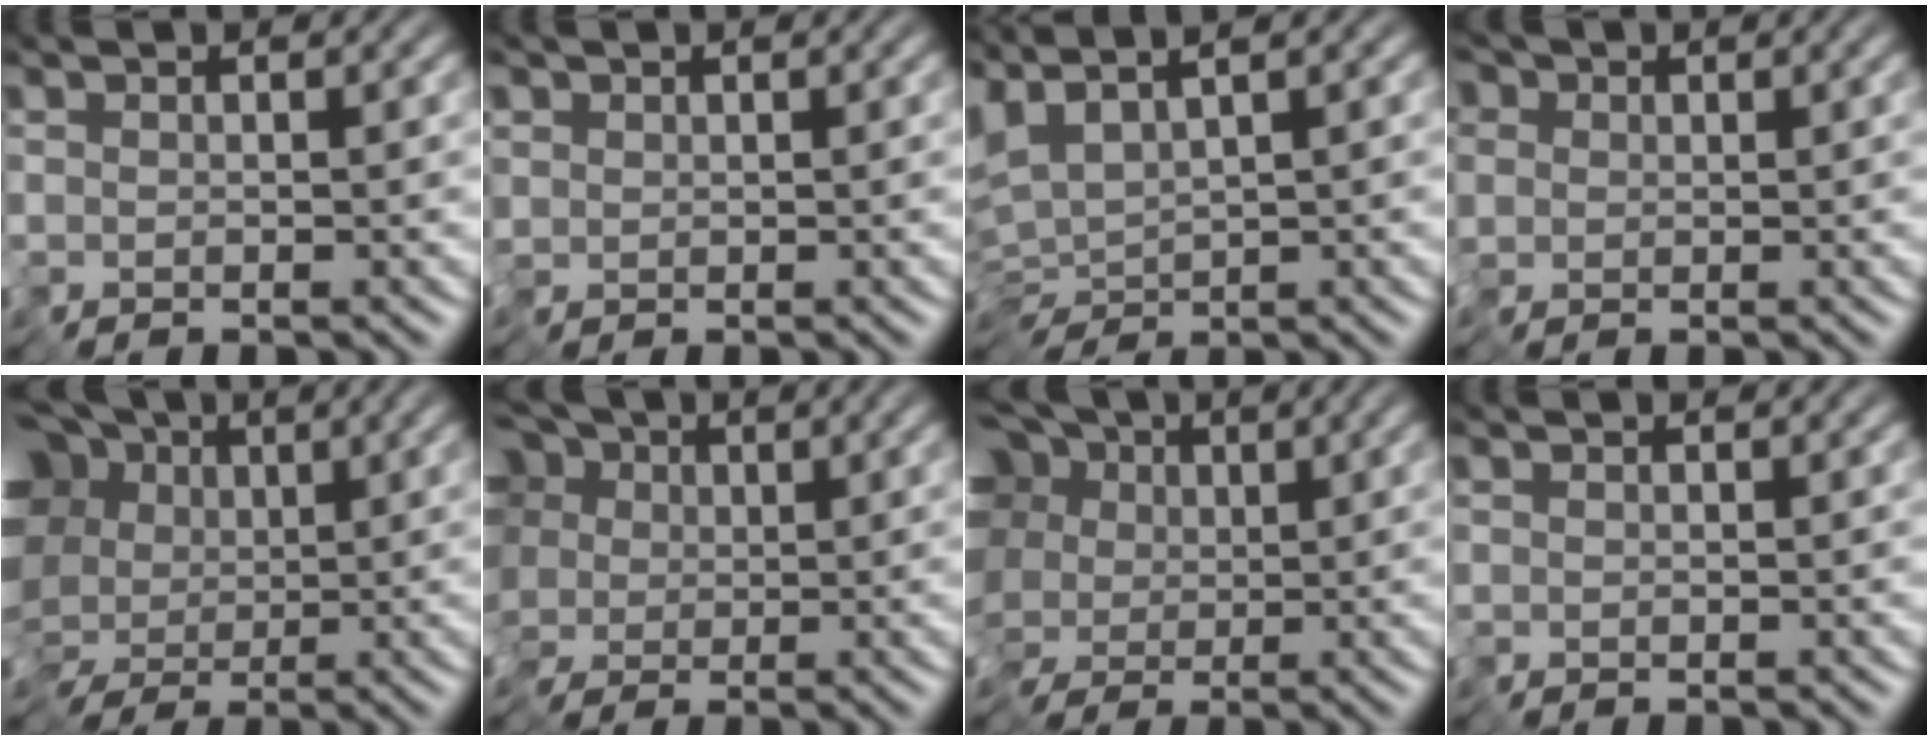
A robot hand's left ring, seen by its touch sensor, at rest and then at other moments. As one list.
[{"total": 1.3, "force": [0.5, 1.3, -0.1], "torque": [0.009, 0.011, 0.014]}, {"total": 5.3, "force": [2.0, 2.5, 4.3], "torque": [-0.105, 0.007, 0.048]}, {"total": 7.5, "force": [2.7, 6.2, 3.2], "torque": [-0.066, 0.039, 0.010]}, {"total": 14.8, "force": [2.3, 11.9, 8.6], "torque": [-0.200, 0.026, 0.017]}, {"total": 14.5, "force": [6.1, 10.0, 8.5], "torque": [-0.183, 0.043, 0.065]}, {"total": 12.5, "force": [3.3, 9.6, 7.3], "torque": [-0.168, 0.033, 0.021]}, {"total": 0.0}]